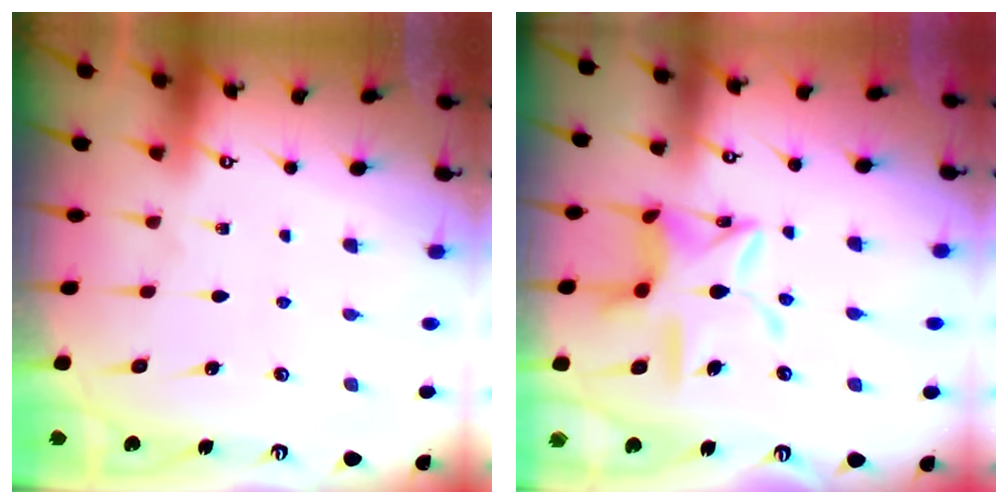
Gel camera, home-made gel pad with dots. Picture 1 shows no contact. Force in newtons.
{"total": 13.5, "press": 13.5, "slide": 1.0}